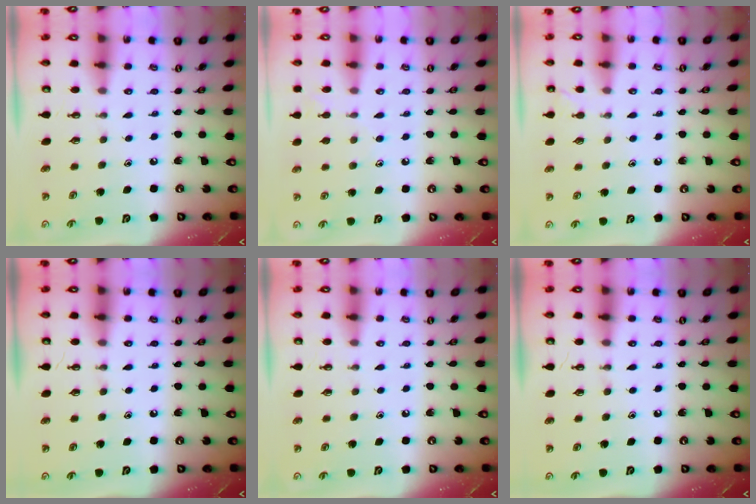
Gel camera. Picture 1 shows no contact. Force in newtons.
{"total": 7.8, "press": 7.8, "slide": 0.6}
{"total": 2.9, "press": 2.9, "slide": 0.3}
{"total": 0.0}
{"total": 0.0}
{"total": 0.0}